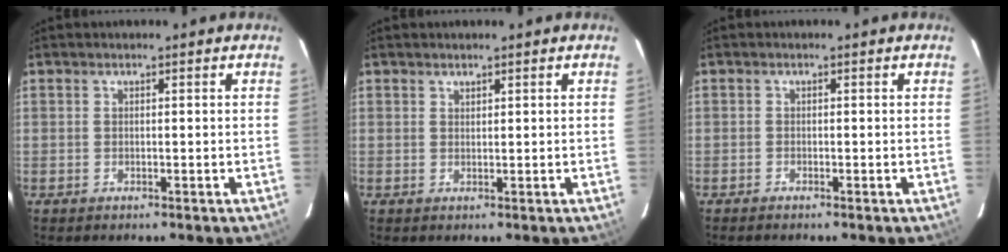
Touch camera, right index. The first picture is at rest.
{"total": 0.7, "force": [0.7, 0.2, 0.1], "torque": [-0.001, 0.001, 0.013]}
{"total": 0.6, "force": [-0.6, 0.1, 0.1], "torque": [-0.005, -0.001, -0.013]}